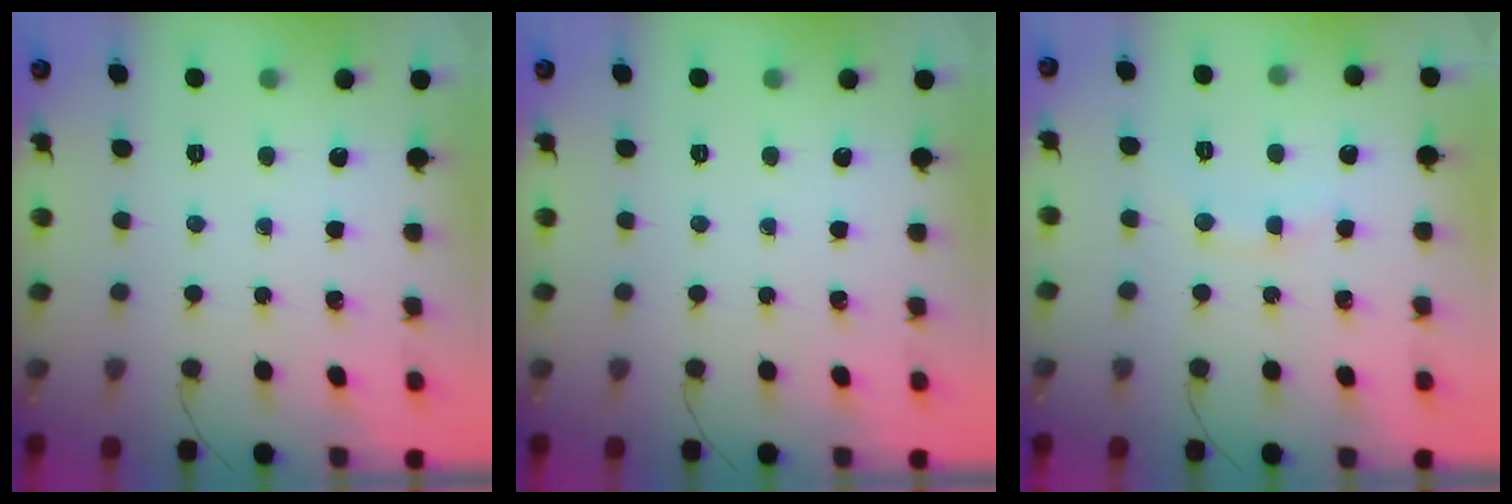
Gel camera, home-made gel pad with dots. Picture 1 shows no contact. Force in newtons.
{"total": 0.0}
{"total": 7.3, "press": 7.2, "slide": 1.1}